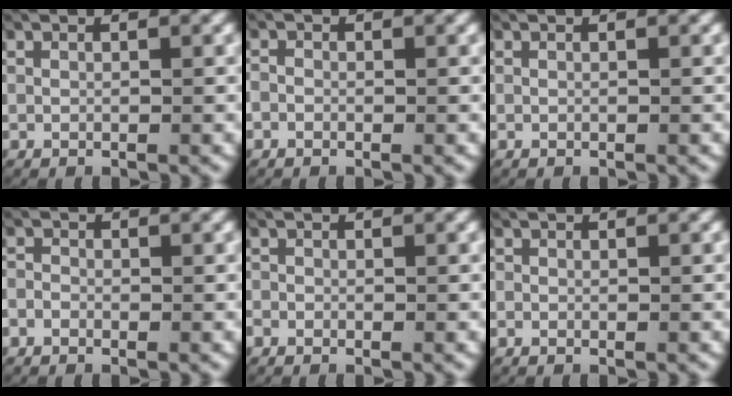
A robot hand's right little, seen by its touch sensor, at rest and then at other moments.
{"total": 1.3, "force": [-0.5, 1.2, 0.5], "torque": [-0.013, -0.001, -0.012]}
{"total": 0.0}
{"total": 1.6, "force": [-0.7, 1.4, 0.4], "torque": [-0.015, -0.002, -0.016]}
{"total": 1.1, "force": [-0.5, 1.0, 0.2], "torque": [-0.008, -0.002, -0.010]}
{"total": 0.5, "force": [-0.2, 0.5, 0.1], "torque": [-0.006, -0.004, -0.003]}